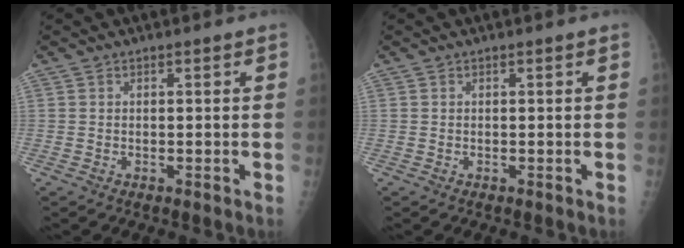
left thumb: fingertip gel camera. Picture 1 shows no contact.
{"total": 0.0}